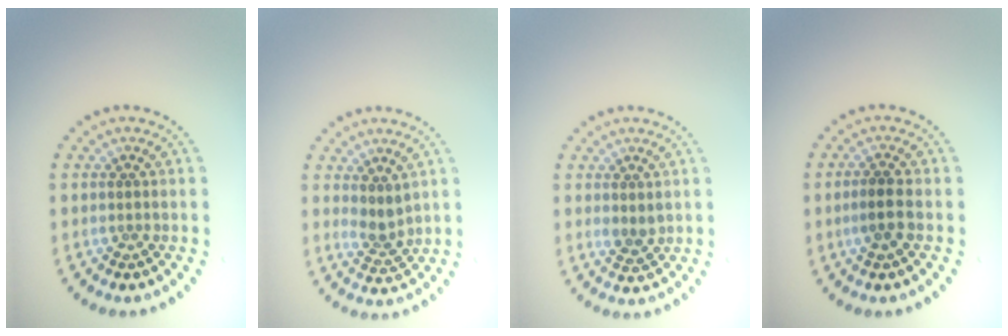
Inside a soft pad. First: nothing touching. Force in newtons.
{"total": 2.1, "press": 1.6, "slide": 1.4}
{"total": 1.4, "press": 1.3, "slide": 0.3}
{"total": 2.0, "press": 1.9, "slide": 0.6}